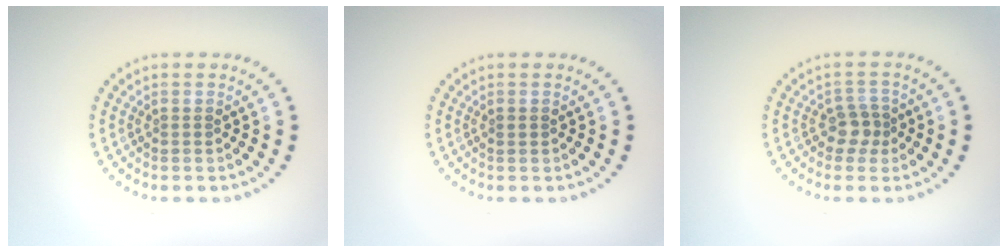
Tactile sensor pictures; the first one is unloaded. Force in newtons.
{"total": 0.5, "press": 0.5, "slide": 0.0}
{"total": 2.1, "press": 1.7, "slide": 1.1}